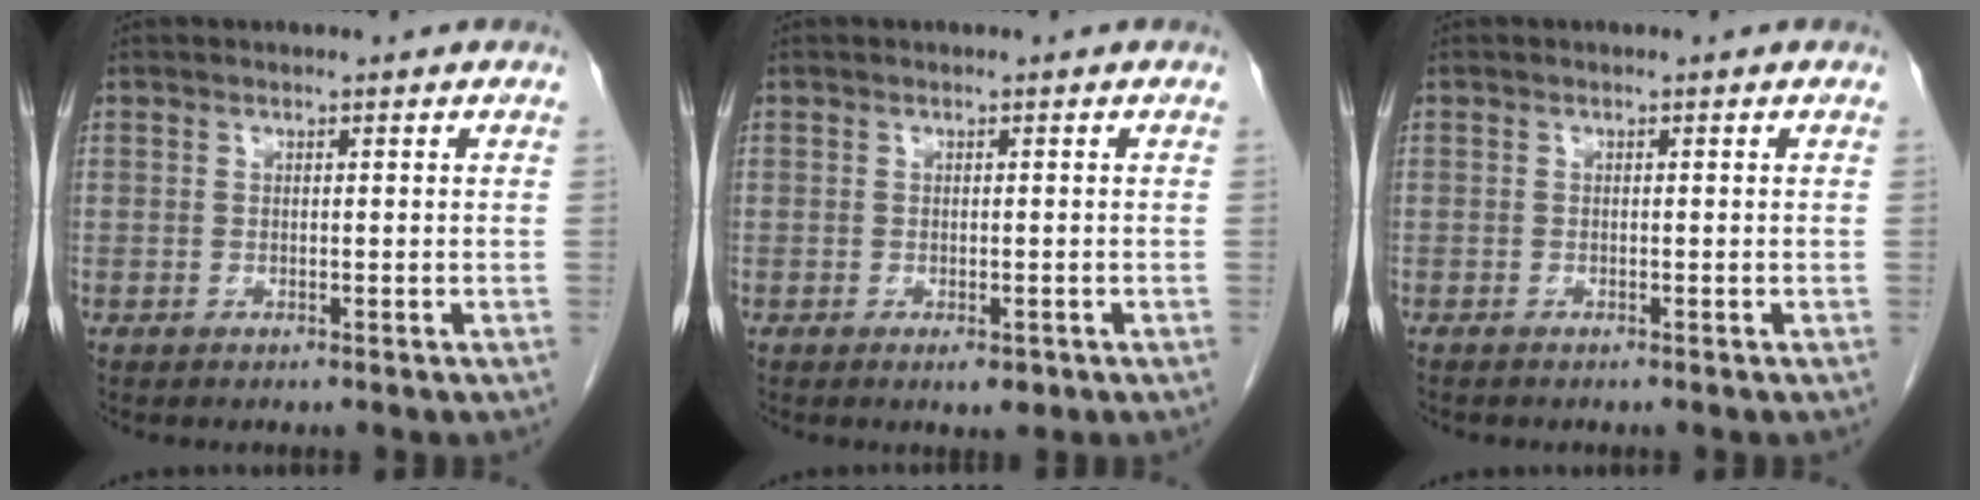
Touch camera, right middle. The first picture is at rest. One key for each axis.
{"total": 2.0, "fx": -1.0, "fy": 0.8, "fz": 1.4, "tx": -0.020, "ty": -0.001, "tz": -0.009}
{"total": 0.5, "fx": -0.5, "fy": 0.1, "fz": 0.1, "tx": -0.009, "ty": -0.001, "tz": -0.009}